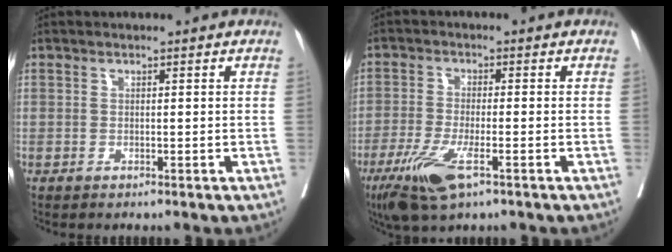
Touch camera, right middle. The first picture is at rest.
{"total": 8.2, "force": [-4.3, 1.7, 6.7], "torque": [-0.138, -0.021, -0.076]}